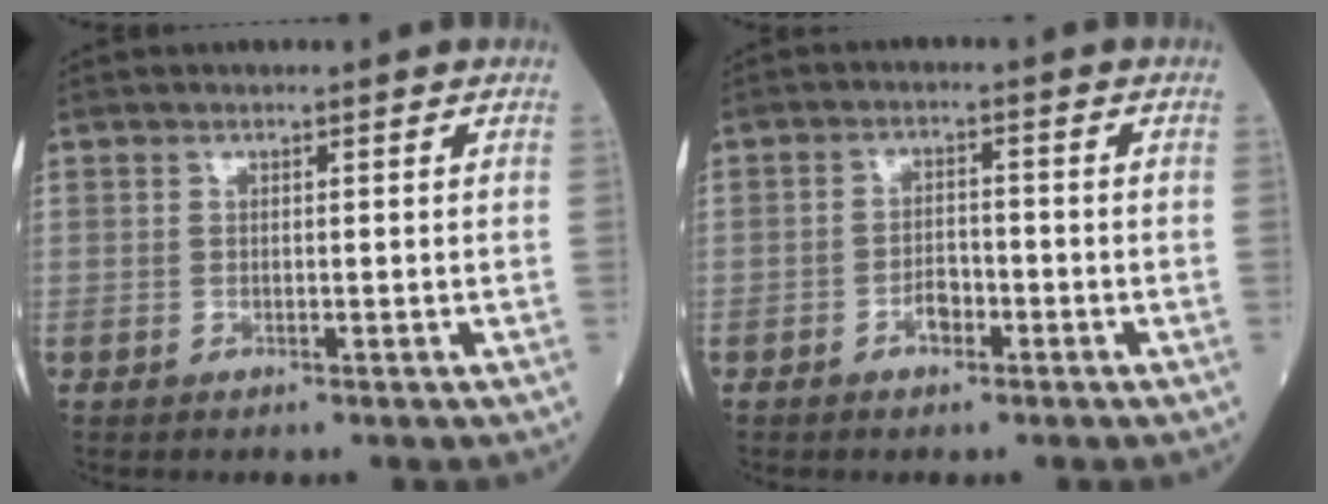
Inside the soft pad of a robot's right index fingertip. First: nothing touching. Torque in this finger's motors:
{"motor_torque": [-0.04, 0.06, -0.02, 0.02]}